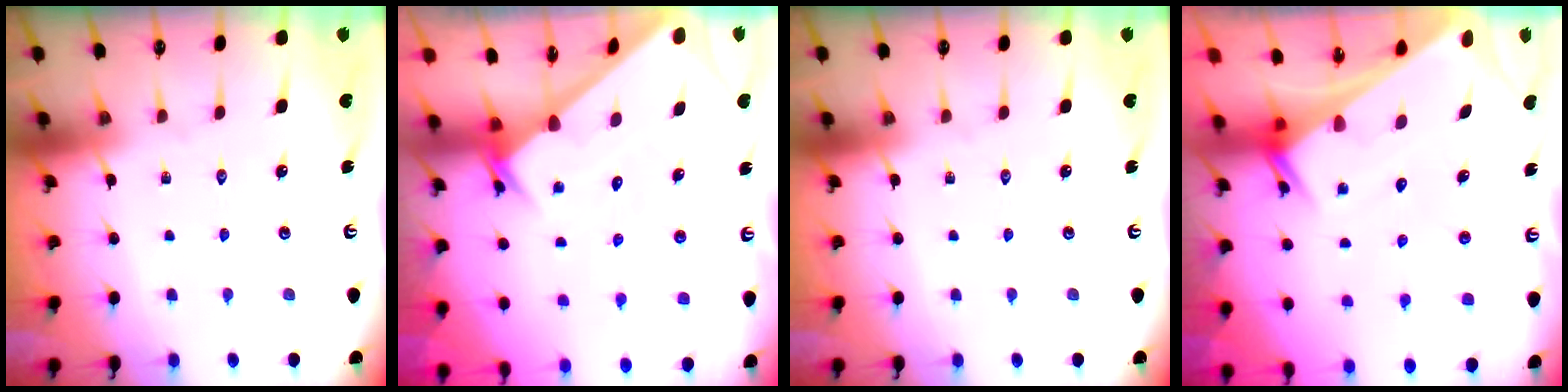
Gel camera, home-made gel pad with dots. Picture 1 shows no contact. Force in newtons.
{"total": 2.9, "press": 2.9, "slide": 0.1}
{"total": 0.0}
{"total": 2.4, "press": 2.4, "slide": 0.2}